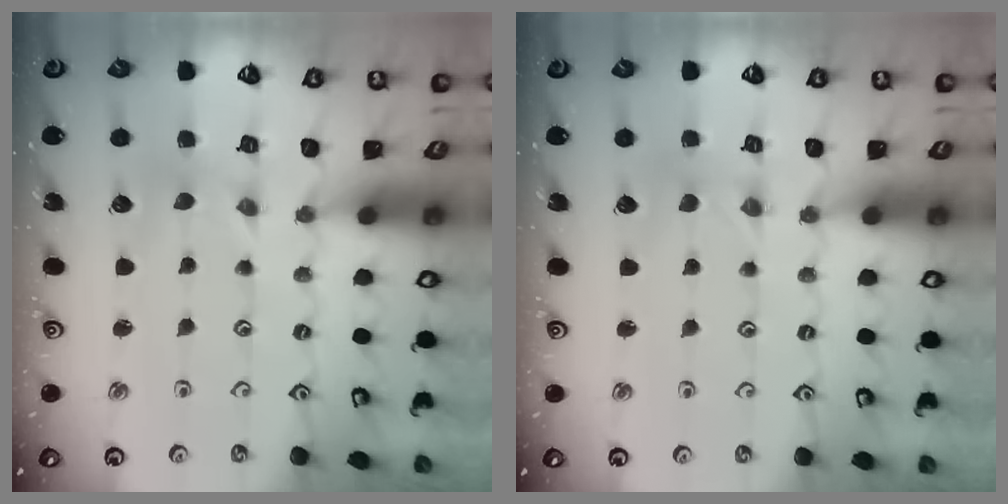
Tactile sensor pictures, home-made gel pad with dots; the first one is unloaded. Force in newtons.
{"total": 0.0}